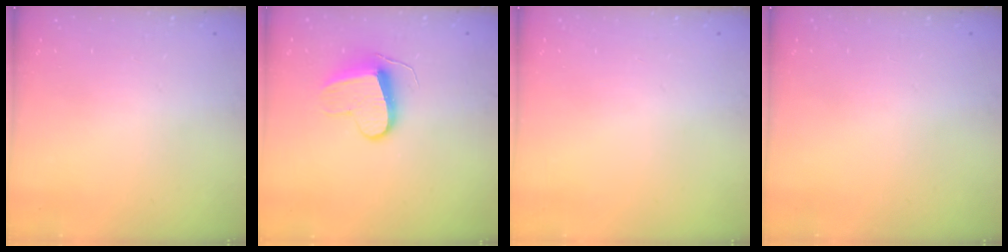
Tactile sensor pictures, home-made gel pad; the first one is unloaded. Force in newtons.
{"total": 9.5, "press": 9.5, "slide": 0.7}
{"total": 0.0}
{"total": 0.0}